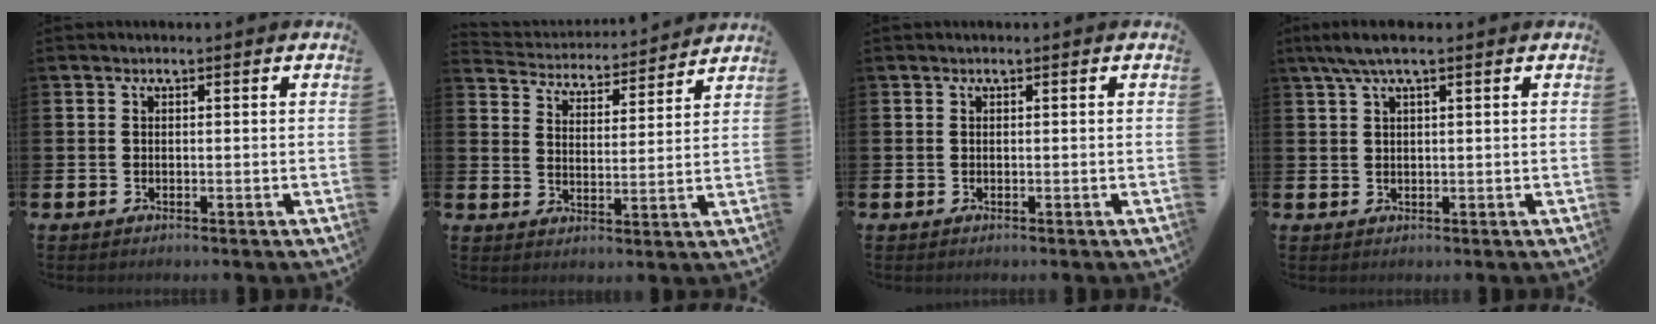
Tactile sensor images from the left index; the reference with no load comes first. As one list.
[{"total": 4.4, "force": [4.2, 1.0, -0.1], "torque": [-0.028, -0.040, 0.070]}, {"total": 0.0}, {"total": 3.4, "force": [2.2, 0.6, 2.5], "torque": [-0.054, 0.003, 0.040]}]